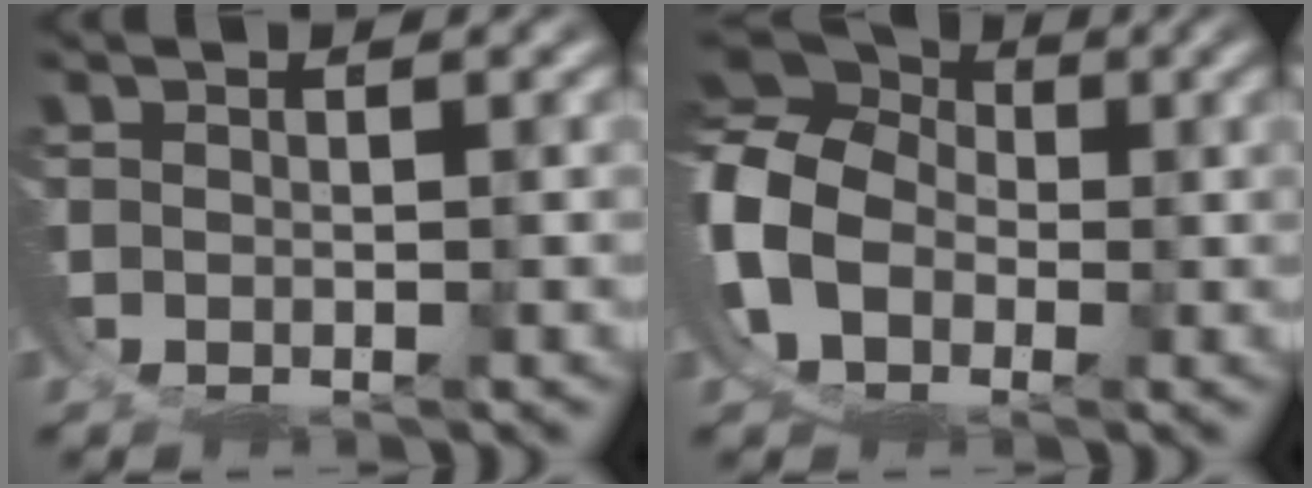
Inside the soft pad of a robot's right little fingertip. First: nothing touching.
{"total": 12.5, "force": [1.2, 11.0, 5.8], "torque": [-0.160, -0.004, 0.004]}